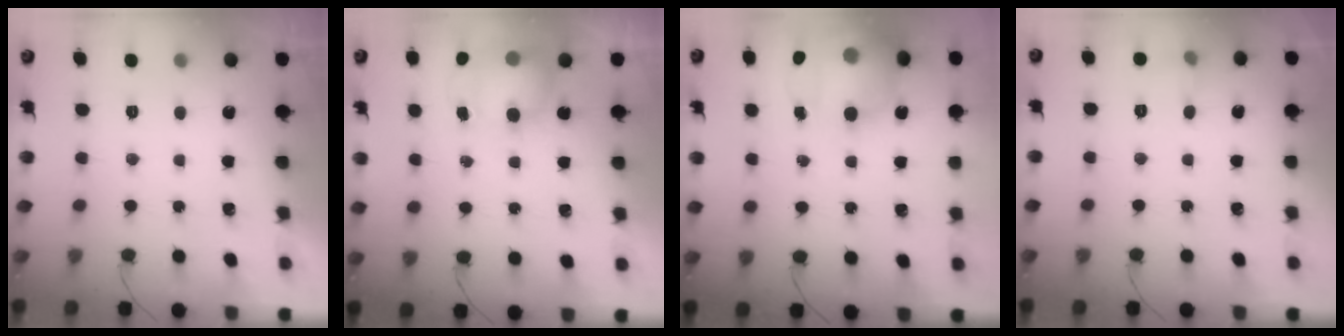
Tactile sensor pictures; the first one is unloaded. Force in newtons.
{"total": 8.4, "press": 7.9, "slide": 2.6}
{"total": 19.5, "press": 19.3, "slide": 2.8}
{"total": 4.8, "press": 4.6, "slide": 1.5}